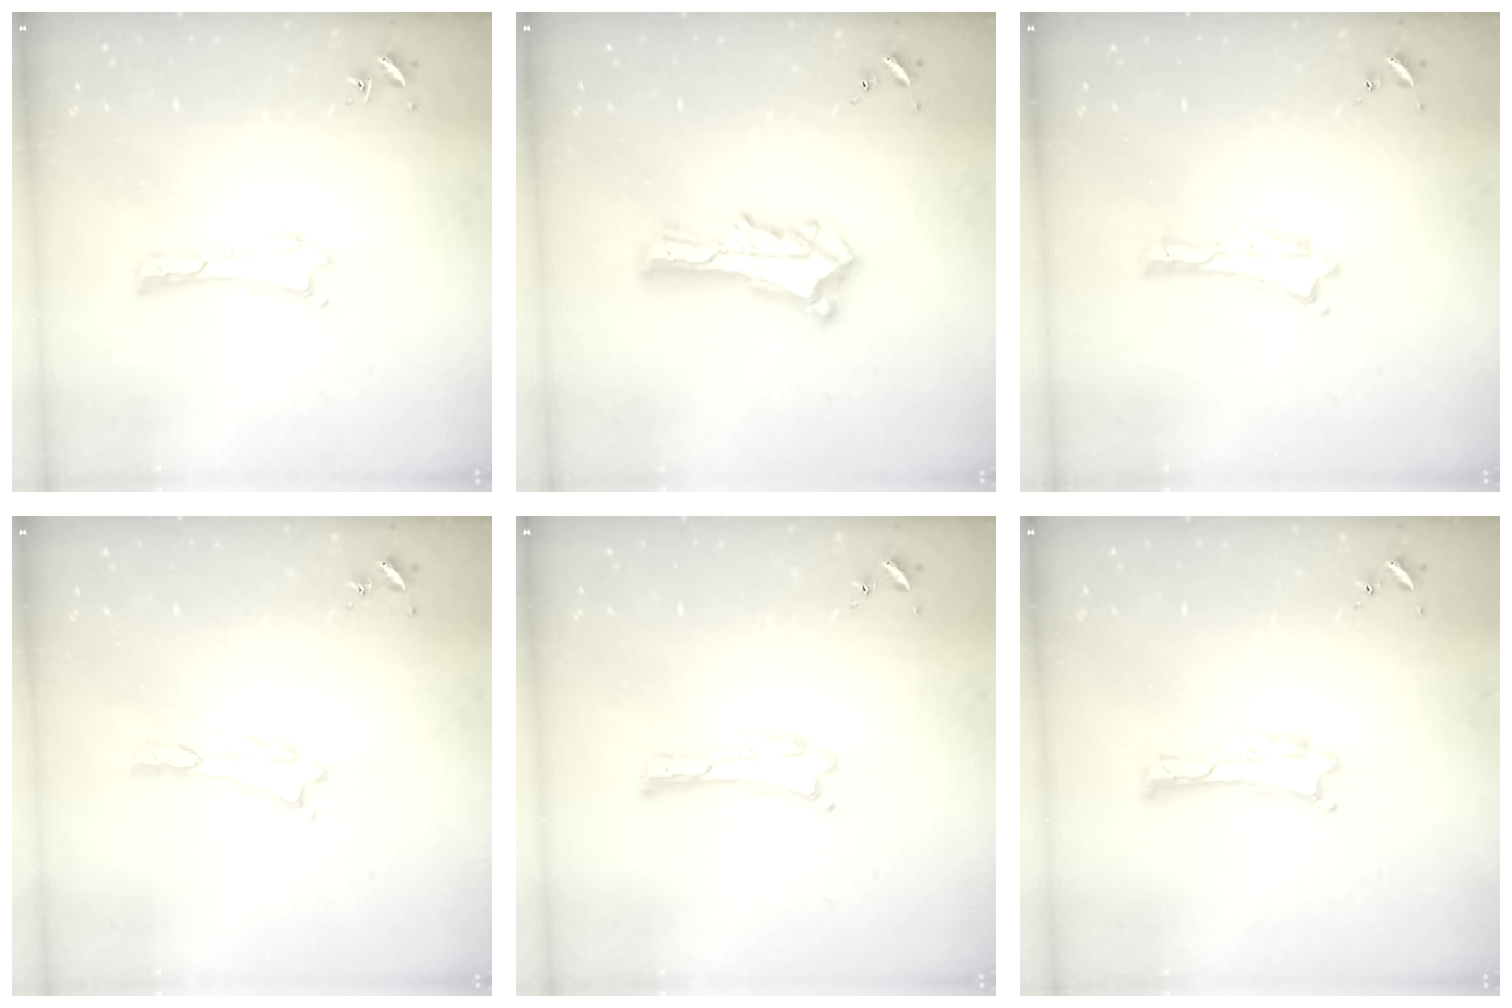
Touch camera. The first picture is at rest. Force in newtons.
{"total": 8.4, "press": 8.4, "slide": 0.8}
{"total": 0.0}
{"total": 0.0}
{"total": 0.0}
{"total": 0.0}